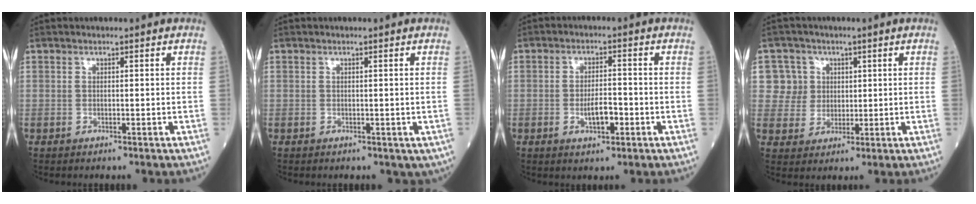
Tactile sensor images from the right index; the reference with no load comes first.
{"total": 1.6, "force": [-0.3, 1.2, 0.9], "torque": [-0.010, -0.001, 0.006]}
{"total": 4.4, "force": [-1.5, 1.5, 3.8], "torque": [-0.065, 0.001, -0.024]}
{"total": 5.9, "force": [1.6, 5.6, 0.3], "torque": [-0.003, 0.015, 0.034]}